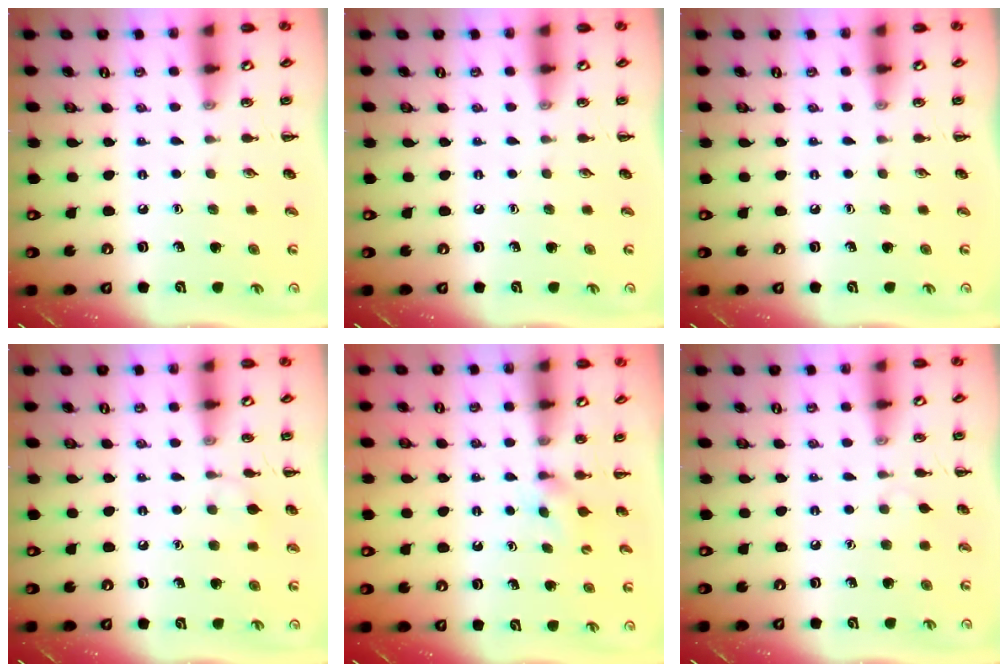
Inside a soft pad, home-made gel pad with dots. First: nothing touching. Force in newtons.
{"total": 0.0}
{"total": 0.0}
{"total": 5.5, "press": 5.2, "slide": 1.7}
{"total": 2.5, "press": 2.4, "slide": 0.9}
{"total": 2.3, "press": 2.1, "slide": 0.9}